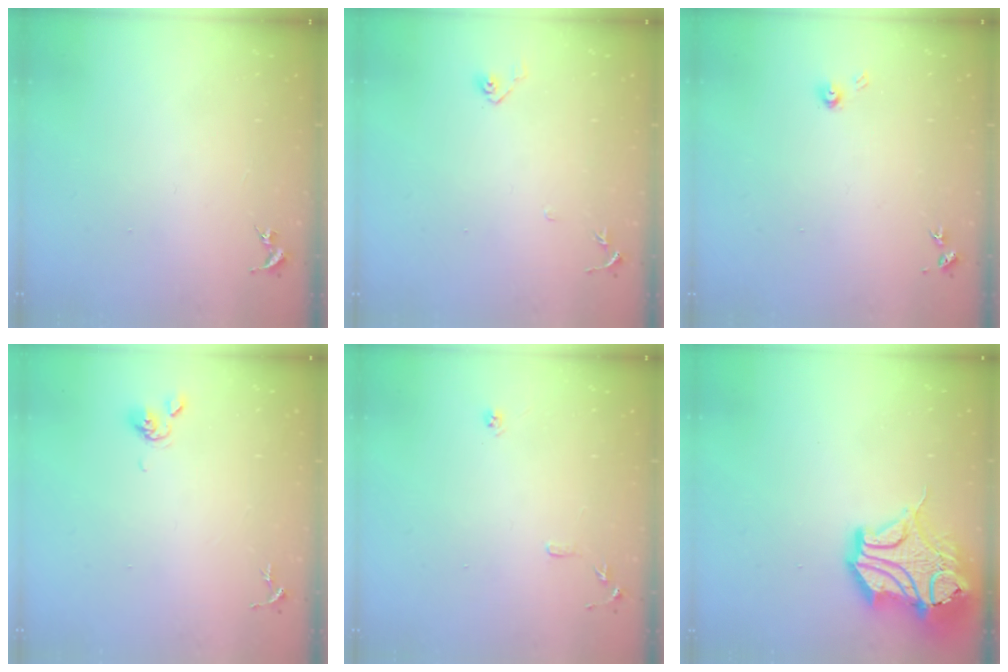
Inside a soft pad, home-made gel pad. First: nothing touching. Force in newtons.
{"total": 4.8, "press": 4.7, "slide": 1.0}
{"total": 3.8, "press": 3.7, "slide": 0.2}
{"total": 4.7, "press": 4.7, "slide": 0.7}
{"total": 7.9, "press": 7.9, "slide": 0.8}
{"total": 19.2, "press": 19.0, "slide": 3.0}